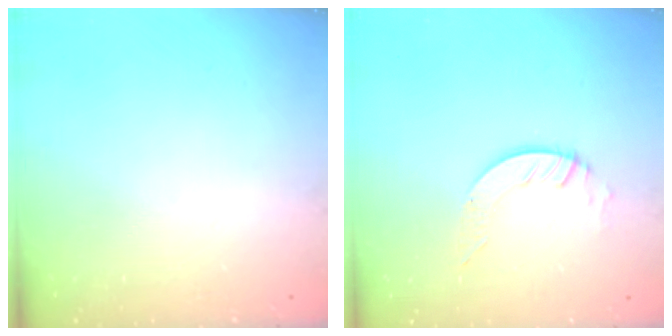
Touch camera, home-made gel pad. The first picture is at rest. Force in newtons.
{"total": 4.0, "press": 4.0, "slide": 0.2}